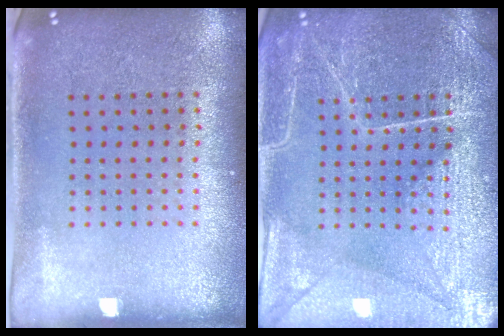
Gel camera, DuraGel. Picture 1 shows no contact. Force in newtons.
{"total": 4.0, "press": 4.0, "slide": 0.3}